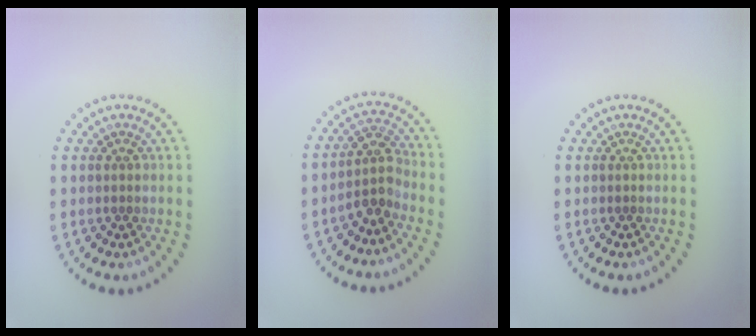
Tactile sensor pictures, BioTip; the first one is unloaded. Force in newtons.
{"total": 2.6, "press": 2.0, "slide": 1.7}
{"total": 0.0}